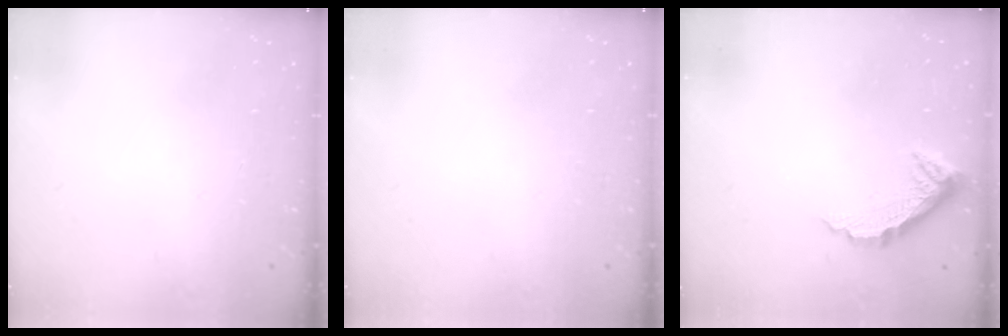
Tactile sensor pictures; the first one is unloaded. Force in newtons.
{"total": 0.0}
{"total": 10.0, "press": 10.0, "slide": 0.6}